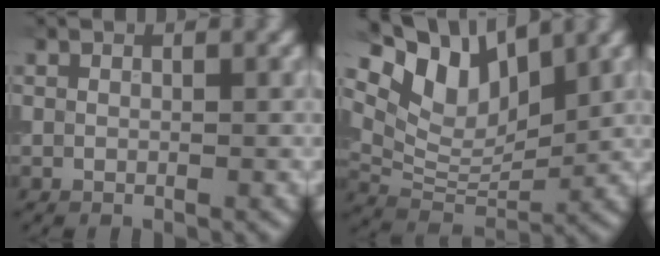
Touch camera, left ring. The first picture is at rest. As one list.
[{"total": 8.7, "force": [5.3, 4.1, 5.5], "torque": [-0.102, 0.010, 0.096]}]